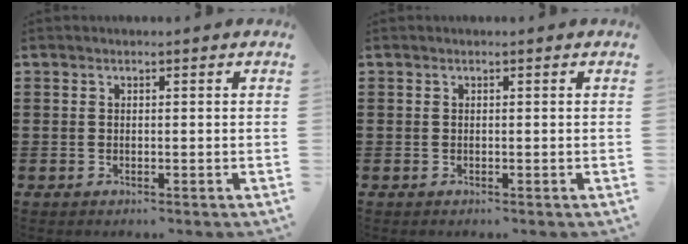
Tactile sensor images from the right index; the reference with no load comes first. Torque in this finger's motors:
{"motor_torque": [-0.02, -0.07, -0.03, -0.01]}